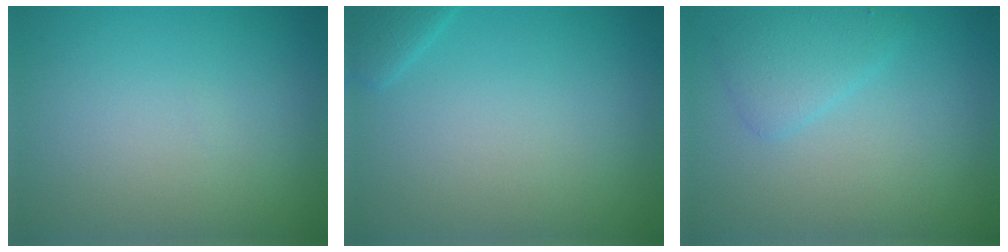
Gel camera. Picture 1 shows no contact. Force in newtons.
{"total": 1.4, "press": 1.4, "slide": 0.1}
{"total": 2.1, "press": 2.1, "slide": 0.1}